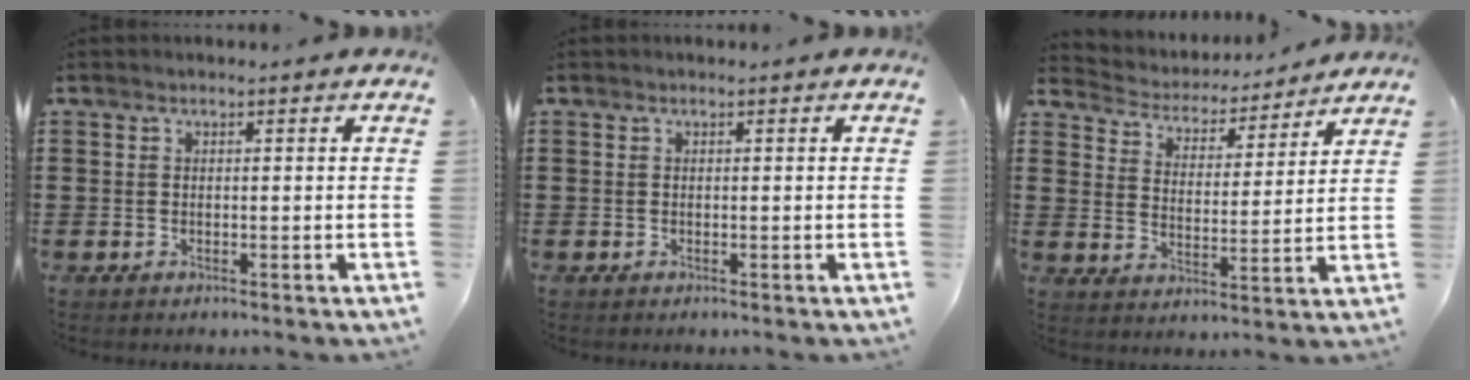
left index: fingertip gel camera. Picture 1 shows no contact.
{"total": 0.0}
{"total": 4.3, "force": [4.3, 0.7, 0.1], "torque": [-0.030, -0.033, 0.069]}